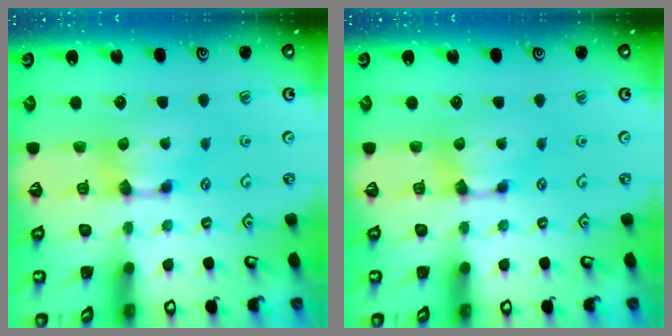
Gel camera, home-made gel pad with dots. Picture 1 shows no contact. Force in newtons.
{"total": 0.0}